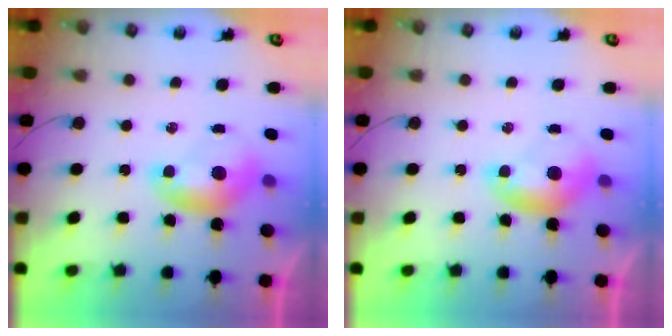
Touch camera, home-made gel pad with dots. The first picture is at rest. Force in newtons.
{"total": 0.0}